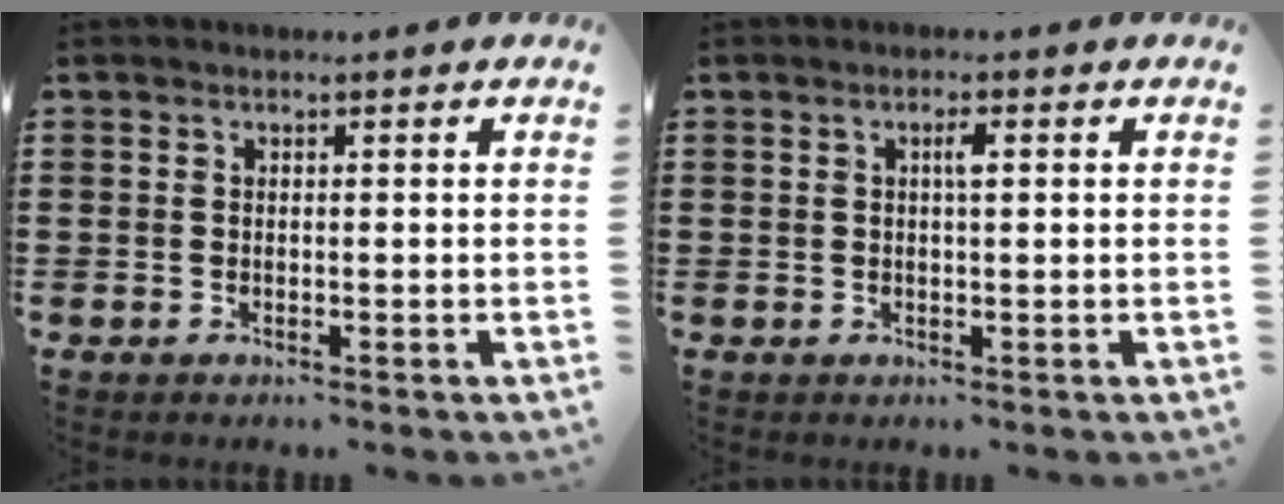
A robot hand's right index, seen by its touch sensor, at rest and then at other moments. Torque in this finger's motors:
{"motor_torque": [0.53, -0.14, 0.06, 0.05]}